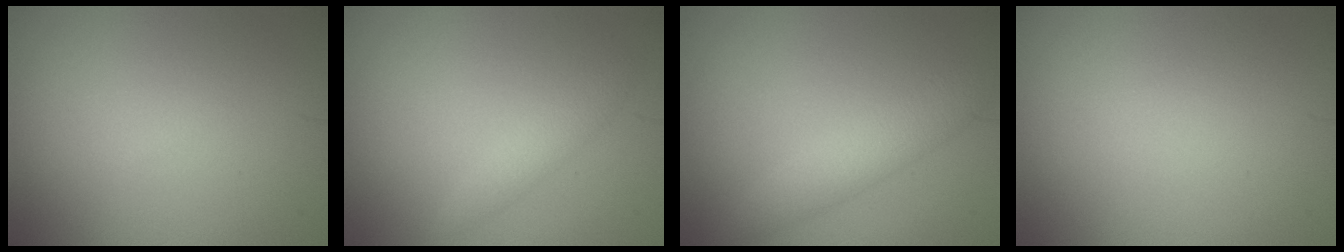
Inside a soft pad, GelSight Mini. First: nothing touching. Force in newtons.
{"total": 1.5, "press": 1.5, "slide": 0.1}
{"total": 2.9, "press": 2.9, "slide": 0.1}
{"total": 0.0}